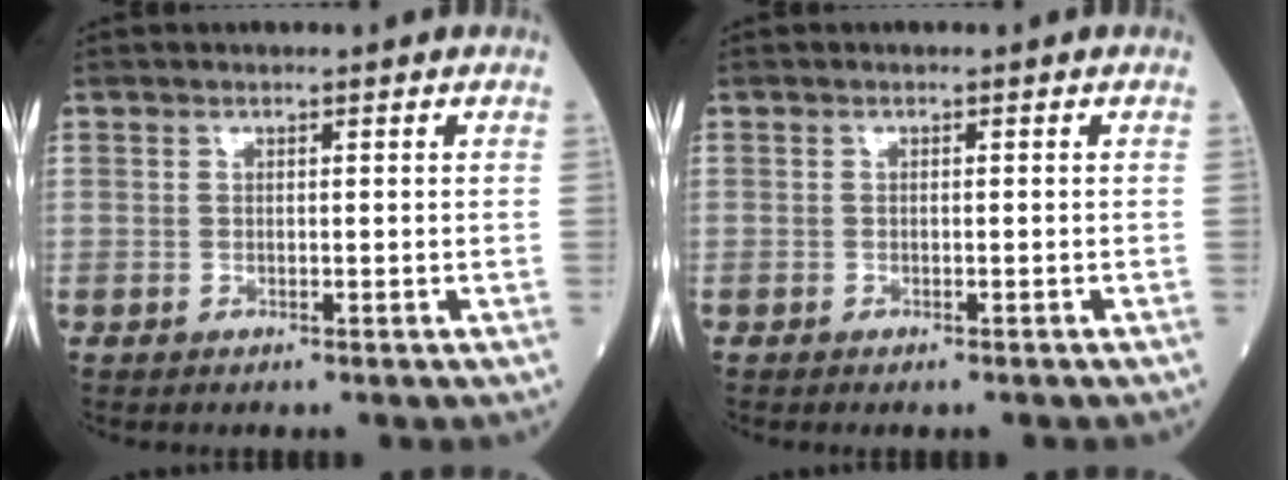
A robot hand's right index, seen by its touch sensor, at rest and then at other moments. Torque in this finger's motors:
{"motor_torque": [-1.83, -0.31, -0.95, -0.21]}